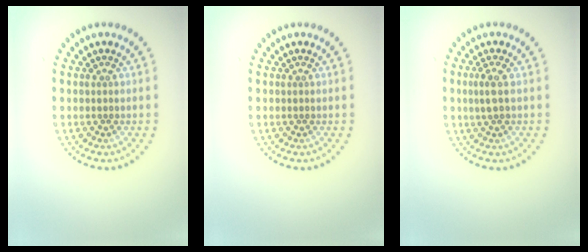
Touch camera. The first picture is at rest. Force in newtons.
{"total": 0.0}
{"total": 1.4, "press": 1.3, "slide": 0.6}